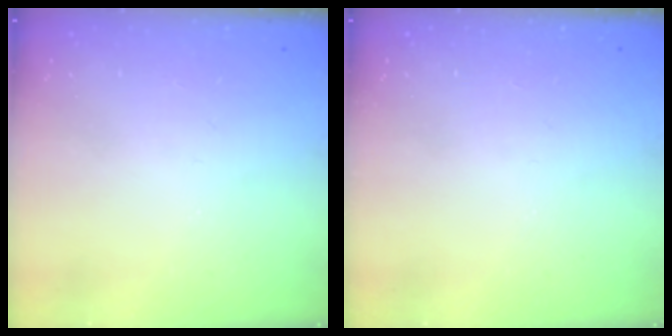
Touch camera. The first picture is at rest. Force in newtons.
{"total": 0.0}